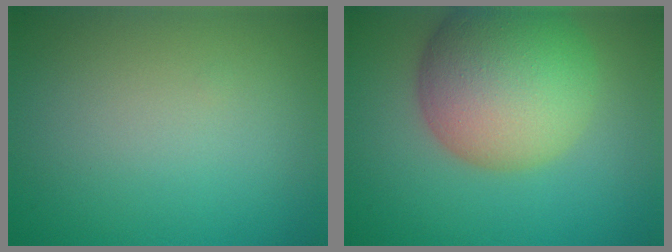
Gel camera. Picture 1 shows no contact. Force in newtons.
{"total": 11.0, "press": 11.0, "slide": 0.7}